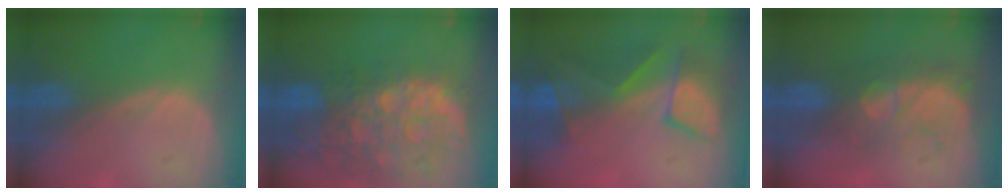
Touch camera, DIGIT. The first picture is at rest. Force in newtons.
{"total": 13.8, "press": 11.2, "slide": 8.1}
{"total": 7.8, "press": 7.6, "slide": 1.6}
{"total": 8.9, "press": 7.7, "slide": 4.6}